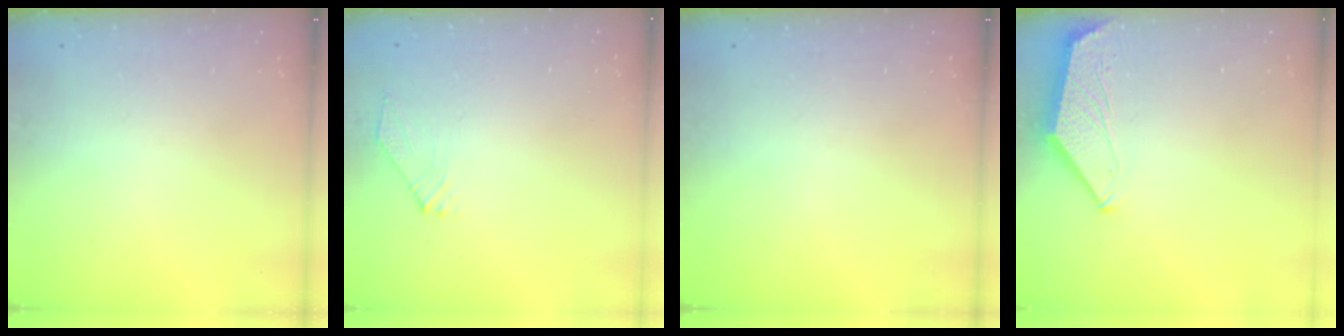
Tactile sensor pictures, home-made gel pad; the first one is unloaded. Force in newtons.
{"total": 3.2, "press": 3.1, "slide": 0.6}
{"total": 0.0}
{"total": 1.5, "press": 1.5, "slide": 0.4}